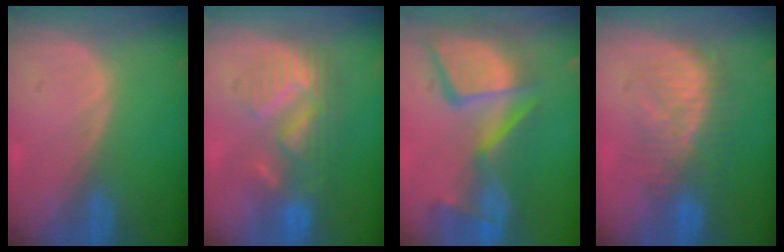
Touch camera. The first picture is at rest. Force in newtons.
{"total": 8.6, "press": 8.2, "slide": 2.7}
{"total": 13.7, "press": 11.3, "slide": 7.8}
{"total": 7.9, "press": 7.8, "slide": 1.6}